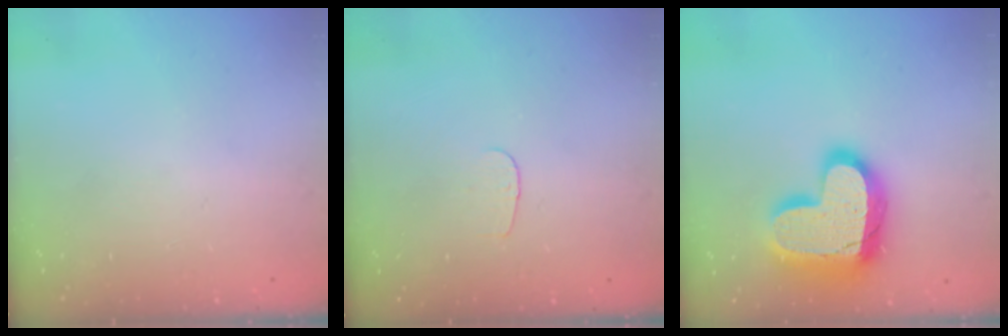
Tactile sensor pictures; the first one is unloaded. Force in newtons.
{"total": 2.9, "press": 2.8, "slide": 0.3}
{"total": 21.1, "press": 21.0, "slide": 1.5}